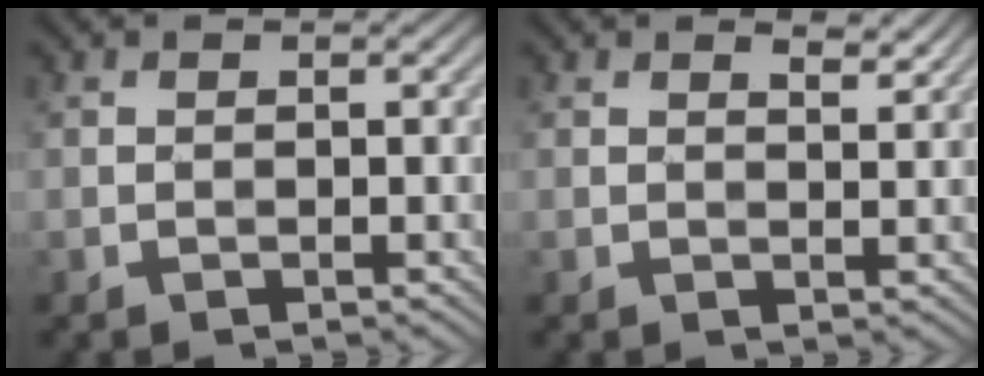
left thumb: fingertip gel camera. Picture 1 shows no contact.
{"total": 2.1, "force": [1.7, 0.5, 1.2], "torque": [-0.022, -0.006, 0.033]}